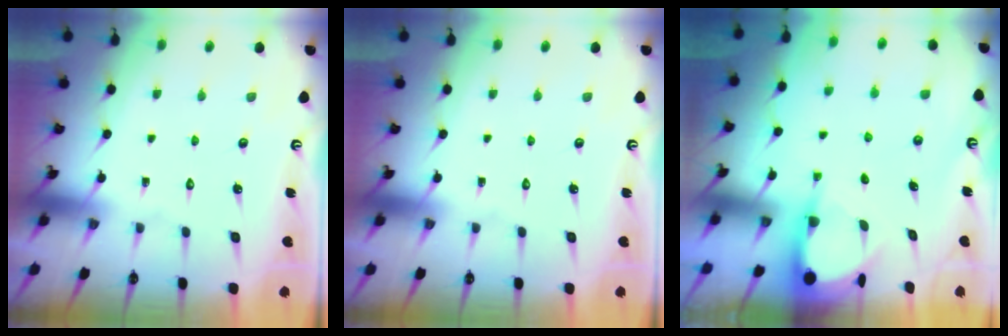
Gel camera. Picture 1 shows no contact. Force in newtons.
{"total": 0.0}
{"total": 4.0, "press": 3.9, "slide": 0.3}